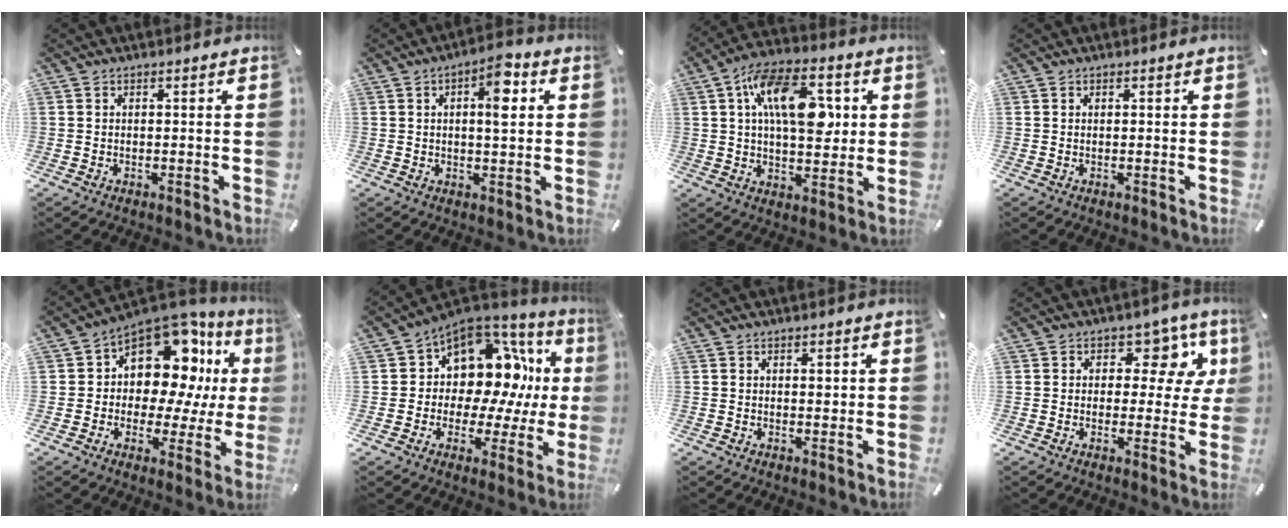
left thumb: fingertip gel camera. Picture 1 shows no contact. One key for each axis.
{"total": 7.7, "fx": 2.1, "fy": 3.0, "fz": 6.8, "tx": -0.094, "ty": -0.006, "tz": 0.026}
{"total": 16.7, "fx": 4.5, "fy": 9.1, "fz": 13.3, "tx": -0.211, "ty": 0.007, "tz": 0.076}
{"total": 0.0}
{"total": 14.6, "fx": 6.3, "fy": 10.0, "fz": 8.6, "tx": -0.125, "ty": -0.066, "tz": 0.108}
{"total": 12.7, "fx": 3.6, "fy": 10.0, "fz": 7.0, "tx": -0.090, "ty": -0.043, "tz": 0.063}
{"total": 1.3, "fx": 0.3, "fy": 0.8, "fz": 0.9, "tx": -0.011, "ty": 0.000, "tz": 0.003}
{"total": 10.3, "fx": 4.2, "fy": 6.6, "fz": 6.7, "tx": -0.073, "ty": -0.027, "tz": 0.069}